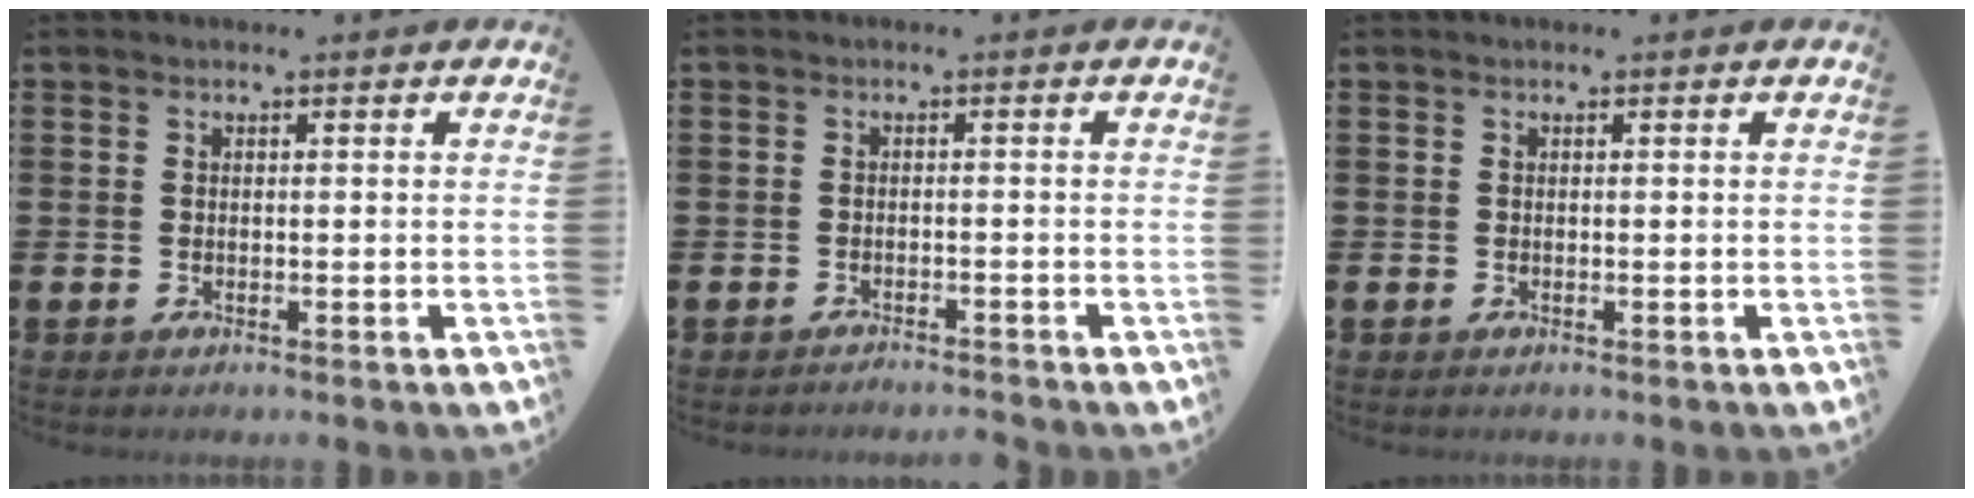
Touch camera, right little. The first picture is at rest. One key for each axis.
{"total": 1.2, "fx": -1.2, "fy": -0.1, "fz": 0.0, "tx": -0.001, "ty": 0.002, "tz": -0.025}
{"total": 0.0}